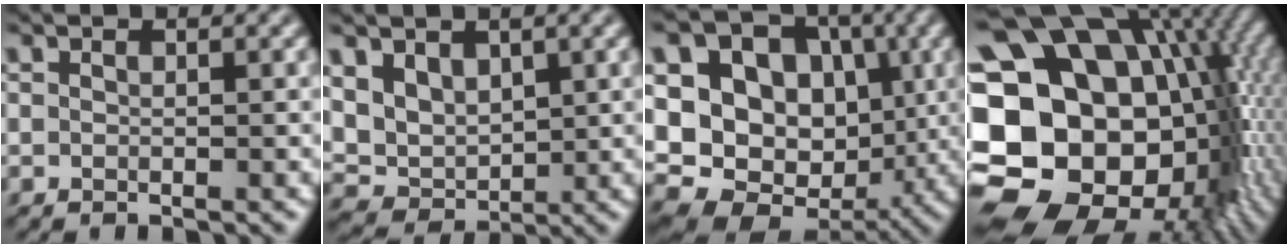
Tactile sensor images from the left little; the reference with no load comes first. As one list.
[{"total": 4.2, "force": [1.8, 3.1, 2.3], "torque": [-0.054, -0.007, 0.036]}, {"total": 15.2, "force": [2.0, 12.4, 8.5], "torque": [-0.179, 0.017, 0.036]}, {"total": 22.3, "force": [-1.6, 17.3, 13.9], "torque": [-0.229, 0.000, -0.048]}]